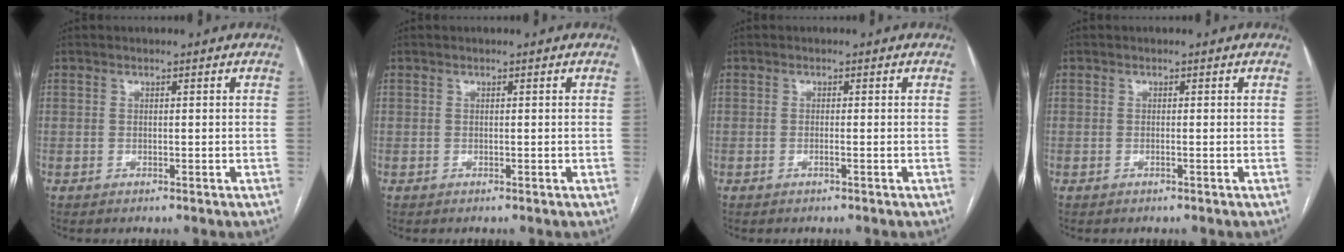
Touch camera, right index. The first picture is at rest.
{"total": 0.0}
{"total": 0.6, "force": [-0.2, -0.1, 0.5], "torque": [-0.012, 0.002, -0.003]}
{"total": 0.0}